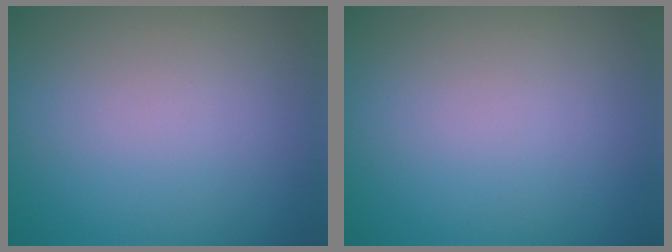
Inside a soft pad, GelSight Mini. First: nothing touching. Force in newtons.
{"total": 0.0}